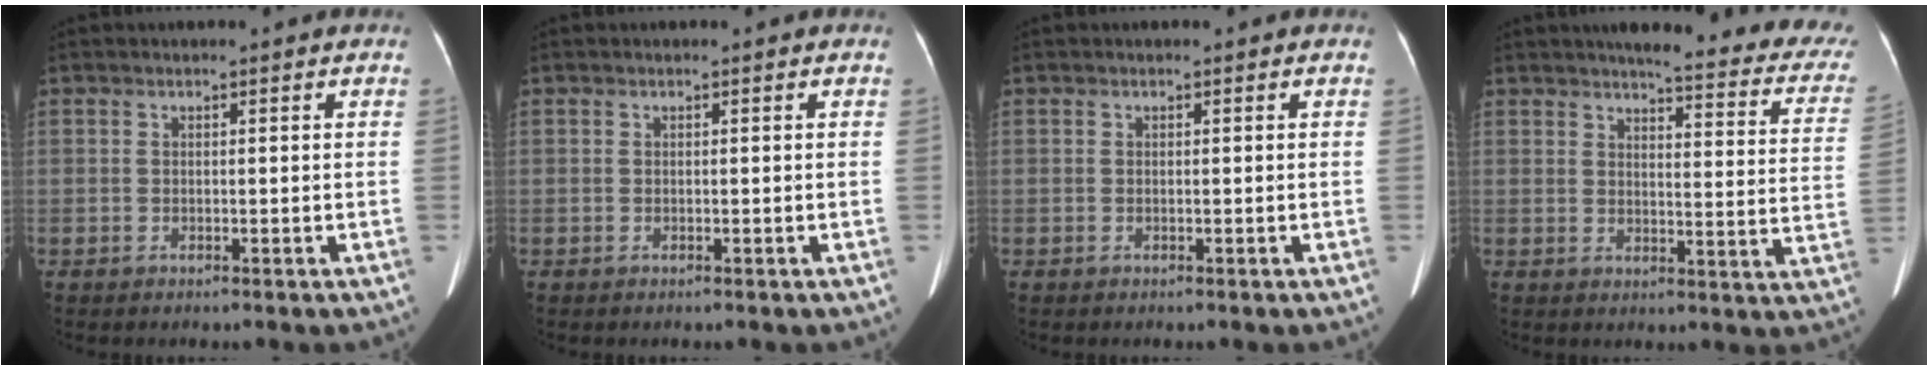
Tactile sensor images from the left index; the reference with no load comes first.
{"total": 0.0}
{"total": 0.0}
{"total": 20.1, "force": [17.5, 3.0, 9.3], "torque": [-0.092, -0.046, 0.180]}